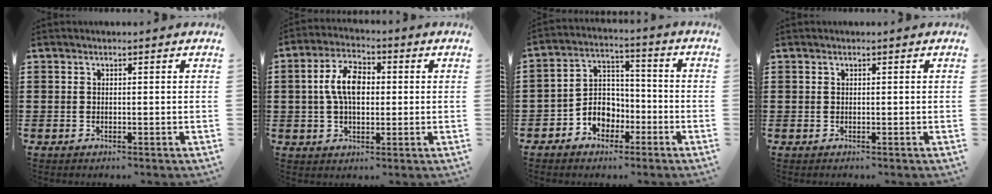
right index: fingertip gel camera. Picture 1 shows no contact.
{"total": 7.3, "force": [0.6, 3.9, 6.2], "torque": [-0.137, 0.011, 0.004]}
{"total": 5.6, "force": [-2.9, 4.5, 1.7], "torque": [-0.046, 0.014, -0.057]}
{"total": 0.0}